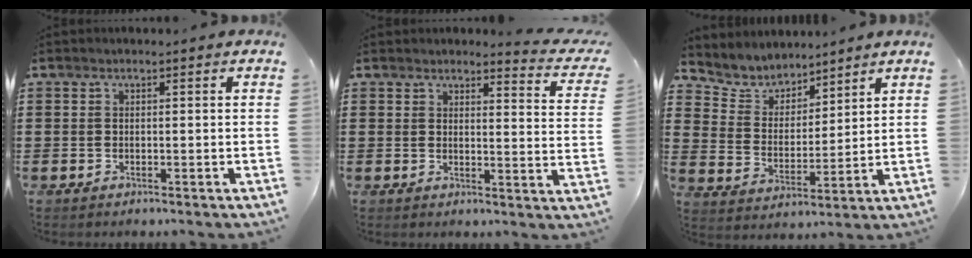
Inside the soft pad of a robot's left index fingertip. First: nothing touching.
{"total": 2.9, "force": [2.7, 0.2, 0.9], "torque": [-0.025, -0.017, 0.045]}
{"total": 5.6, "force": [5.1, 2.3, -0.3], "torque": [-0.033, -0.033, 0.090]}